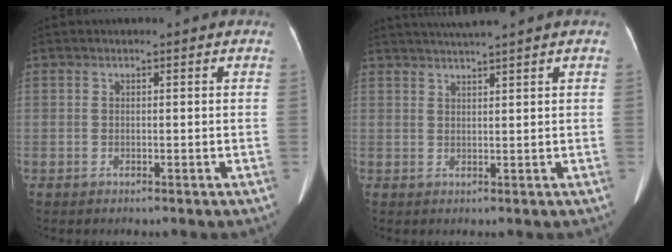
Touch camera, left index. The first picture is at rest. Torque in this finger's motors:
{"motor_torque": [0.84, -1.25, 0.01, 0.07]}